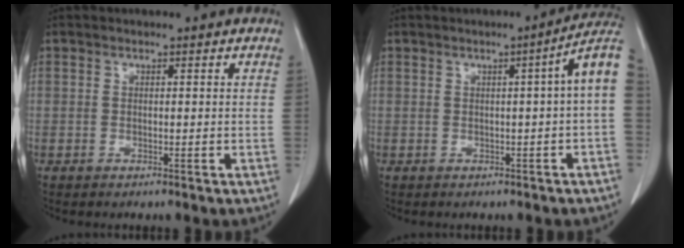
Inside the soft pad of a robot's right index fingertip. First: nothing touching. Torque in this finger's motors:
{"motor_torque": [0.57, -0.17, 0.14, 0.06]}